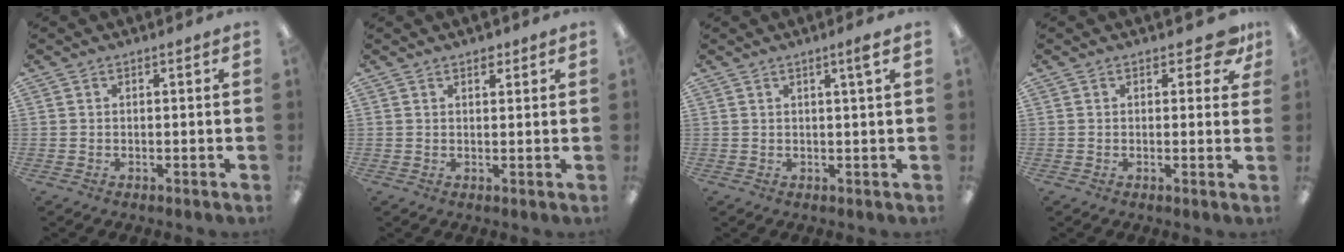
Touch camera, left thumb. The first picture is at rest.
{"total": 2.1, "force": [1.6, 0.9, 0.9], "torque": [-0.002, -0.007, 0.027]}
{"total": 2.5, "force": [1.4, -0.1, 2.1], "torque": [-0.043, -0.001, 0.022]}
{"total": 4.8, "force": [2.5, 2.6, 3.2], "torque": [-0.035, -0.004, 0.042]}